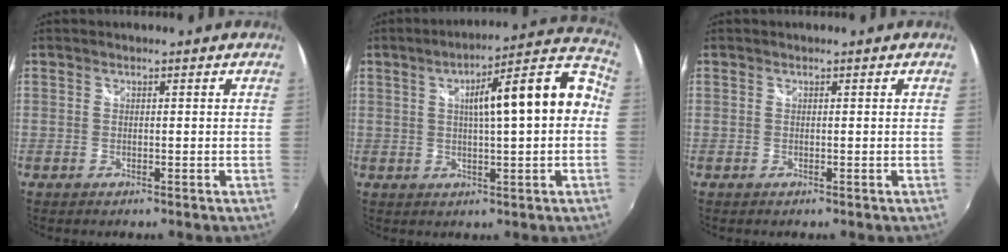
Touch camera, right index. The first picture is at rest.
{"total": 14.4, "force": [1.5, 2.5, 14.1], "torque": [-0.191, 0.042, 0.030]}
{"total": 0.0}